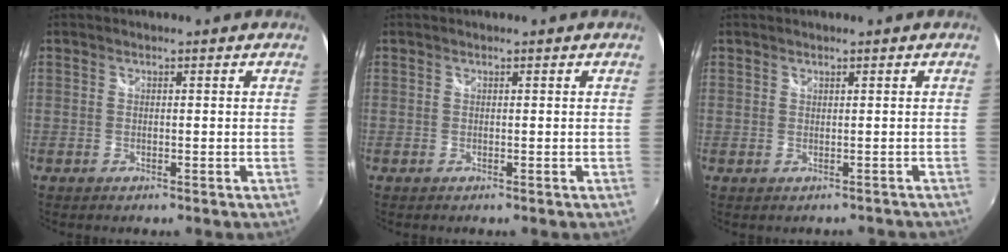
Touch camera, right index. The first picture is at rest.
{"total": 0.0}
{"total": 1.5, "force": [-0.5, 1.4, 0.2], "torque": [0.006, 0.008, 0.000]}